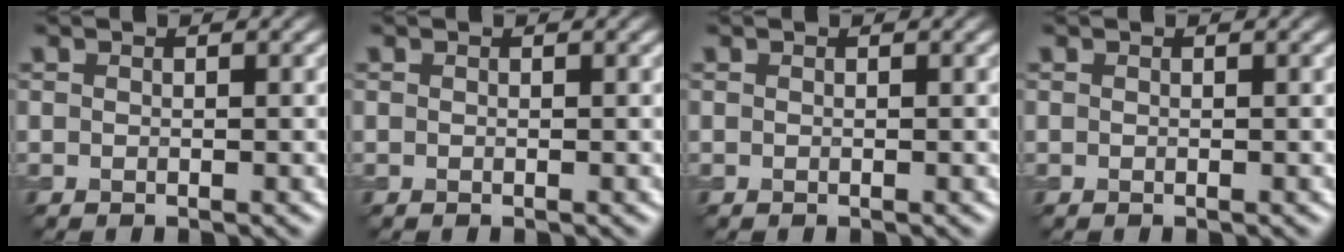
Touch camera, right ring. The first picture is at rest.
{"total": 0.0}
{"total": 0.0}
{"total": 0.0}